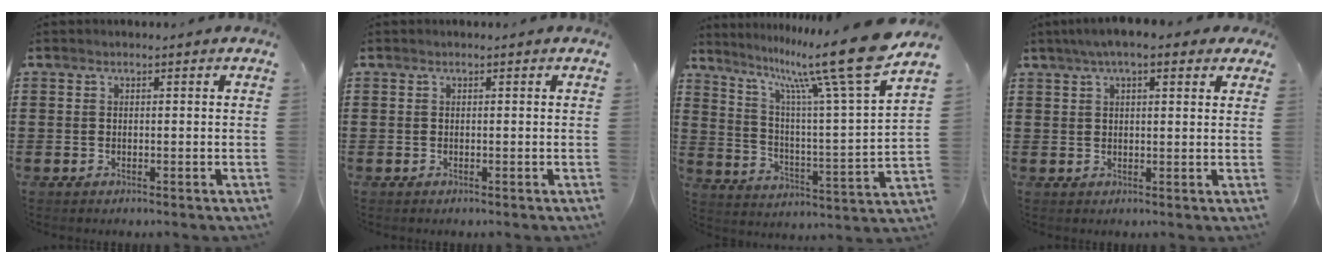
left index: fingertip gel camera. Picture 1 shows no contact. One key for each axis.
{"total": 0.0}
{"total": 15.4, "fx": 11.6, "fy": 0.2, "fz": 10.1, "tx": -0.195, "ty": -0.073, "tz": 0.182}
{"total": 4.9, "fx": 3.0, "fy": 1.2, "fz": 3.7, "tx": -0.077, "ty": 0.010, "tz": 0.051}